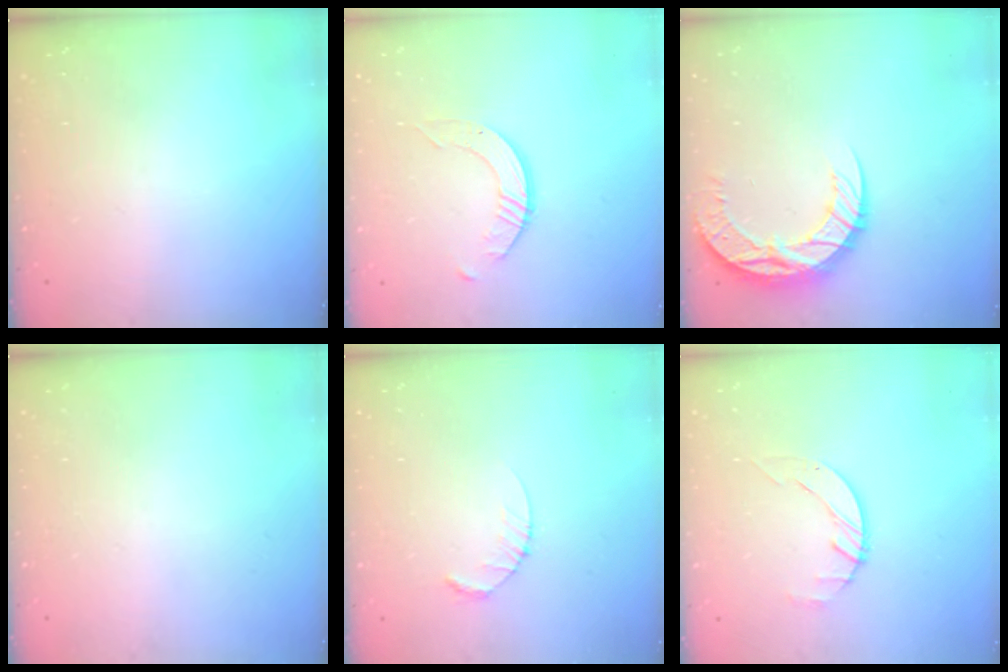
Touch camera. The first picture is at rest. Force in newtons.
{"total": 3.1, "press": 3.1, "slide": 0.3}
{"total": 11.6, "press": 11.6, "slide": 0.9}
{"total": 0.0}
{"total": 2.6, "press": 2.6, "slide": 0.4}
{"total": 1.4, "press": 1.4, "slide": 0.2}